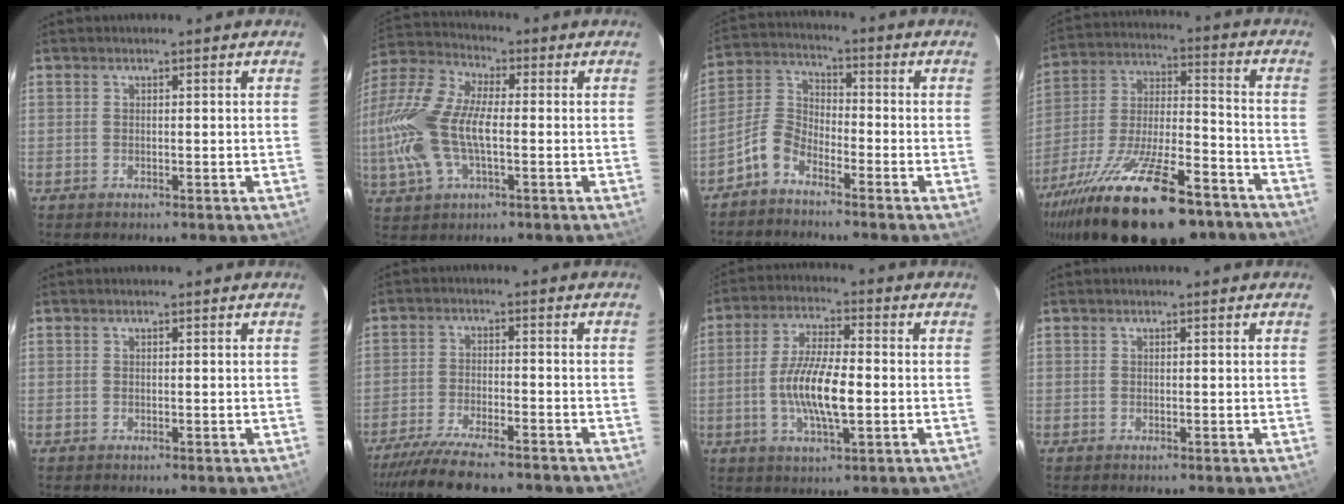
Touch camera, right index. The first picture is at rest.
{"total": 18.2, "force": [-1.7, 9.1, 15.7], "torque": [-0.342, 0.006, -0.036]}
{"total": 6.2, "force": [-4.4, 3.0, 3.1], "torque": [-0.077, 0.021, -0.097]}
{"total": 29.9, "force": [-20.4, 9.9, 19.4], "torque": [-0.367, -0.045, -0.313]}
{"total": 0.0}
{"total": 13.4, "force": [-11.6, 2.5, 6.2], "torque": [-0.137, -0.025, -0.188]}
{"total": 10.8, "force": [-1.9, 3.0, 10.2], "torque": [-0.201, 0.000, -0.036]}
{"total": 0.0}